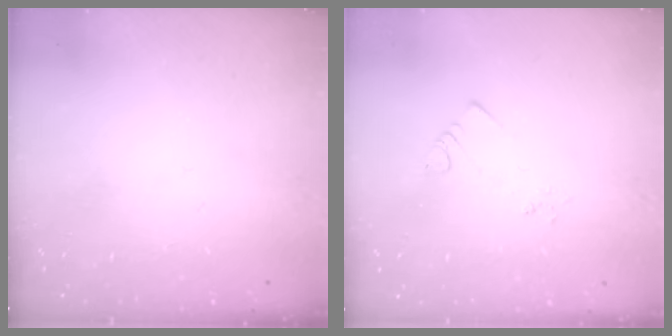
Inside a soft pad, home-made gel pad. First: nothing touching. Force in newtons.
{"total": 2.4, "press": 2.4, "slide": 0.4}